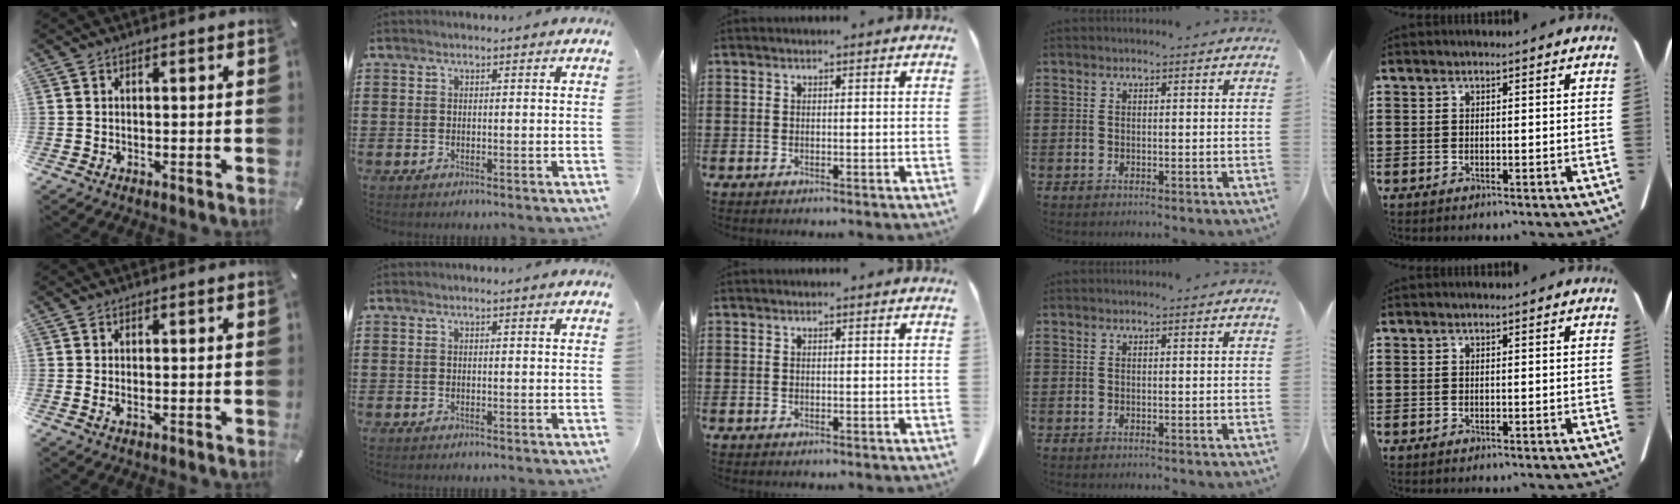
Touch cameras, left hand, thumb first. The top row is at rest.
{"thumb": {"total": 1.1, "force": [0.0, 0.4, 1.0], "torque": [-0.012, -0.004, -0.002]}, "index": {"total": 0.5, "force": [0.3, 0.0, 0.4], "torque": [-0.008, -0.001, 0.006]}}